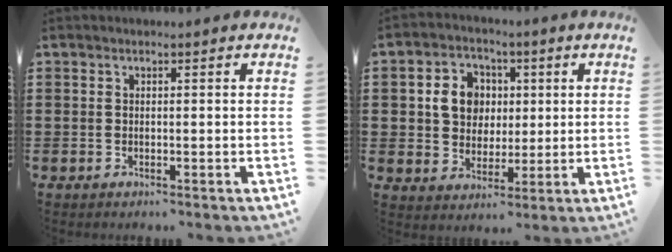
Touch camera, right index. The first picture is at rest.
{"total": 6.9, "force": [1.1, 6.2, 2.9], "torque": [-0.067, 0.015, 0.015]}